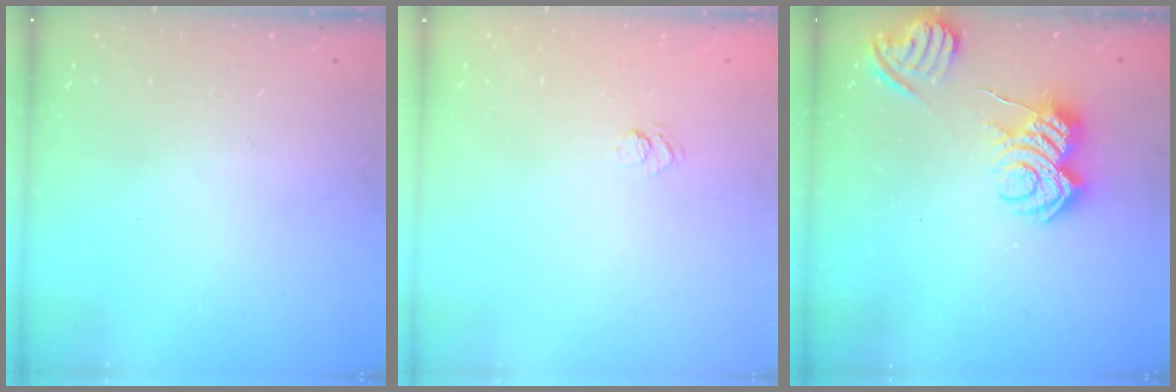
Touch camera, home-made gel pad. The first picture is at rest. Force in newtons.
{"total": 3.6, "press": 3.4, "slide": 1.3}
{"total": 8.2, "press": 8.2, "slide": 0.9}